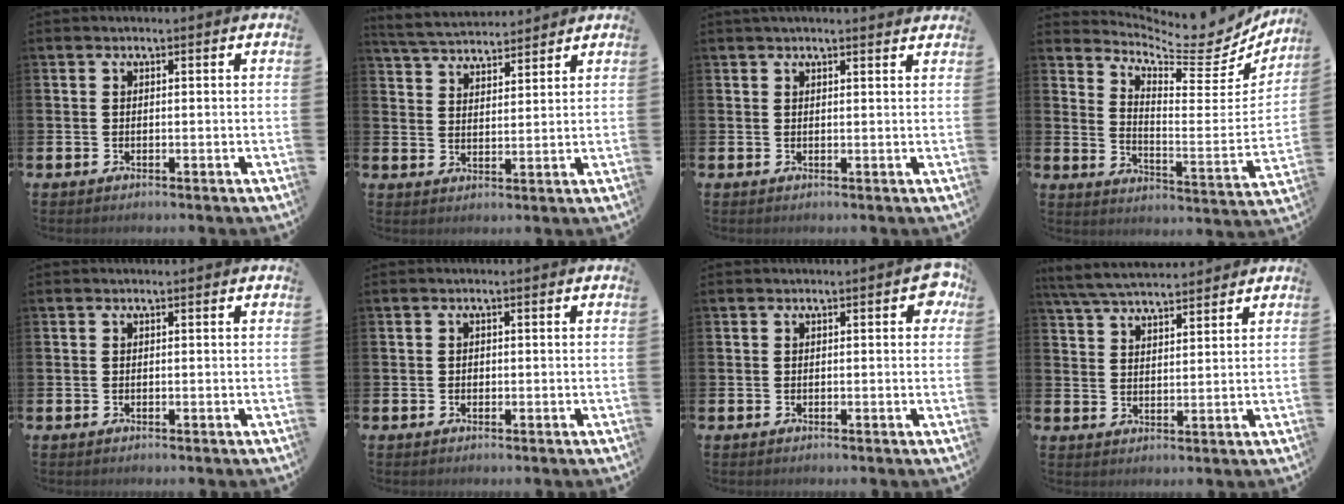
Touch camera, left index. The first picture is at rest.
{"total": 4.8, "force": [4.8, 0.8, 0.3], "torque": [-0.030, -0.024, 0.086]}
{"total": 1.4, "force": [1.4, -0.1, 0.3], "torque": [-0.006, -0.002, 0.025]}
{"total": 7.6, "force": [6.8, 2.2, 2.6], "torque": [-0.058, -0.067, 0.109]}
{"total": 0.0}
{"total": 0.5, "force": [-0.1, 0.5, 0.1], "torque": [-0.002, 0.005, -0.004]}
{"total": 2.1, "force": [0.2, 0.7, 1.9], "torque": [-0.028, 0.004, -0.001]}
{"total": 5.7, "force": [5.5, 0.8, 1.3], "torque": [-0.050, -0.022, 0.100]}